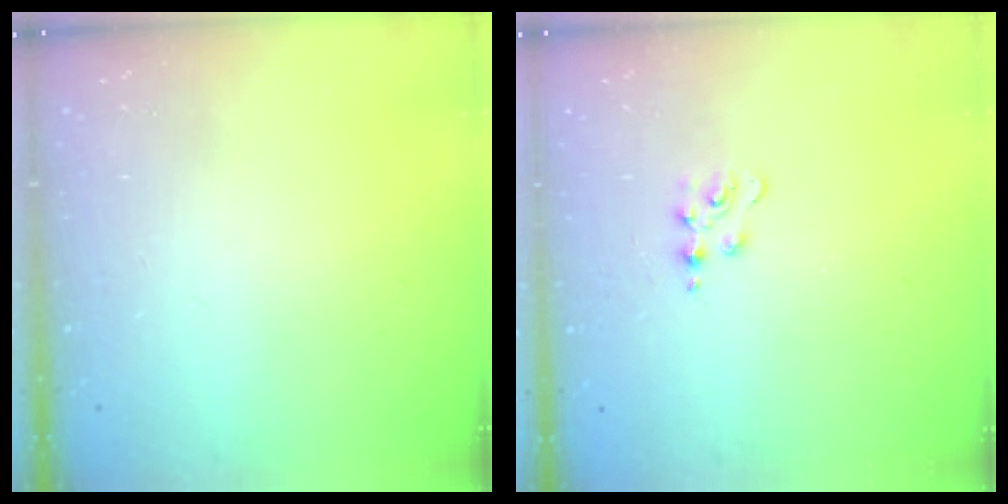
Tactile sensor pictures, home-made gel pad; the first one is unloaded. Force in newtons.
{"total": 3.6, "press": 3.6, "slide": 0.4}